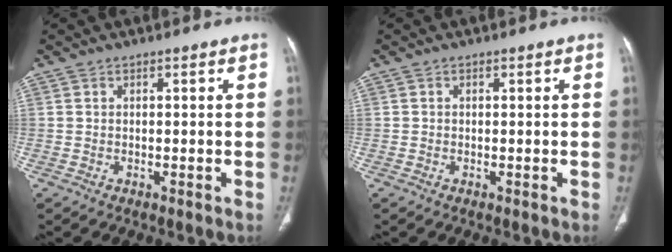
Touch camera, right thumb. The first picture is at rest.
{"total": 0.0}